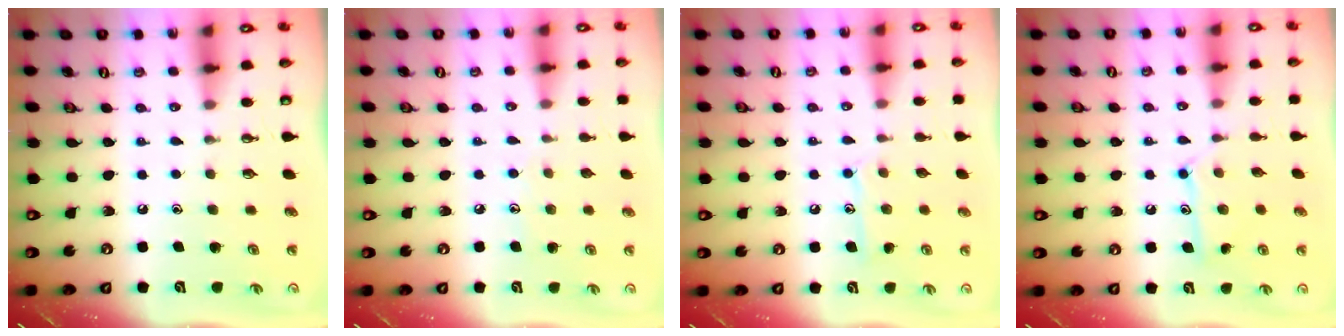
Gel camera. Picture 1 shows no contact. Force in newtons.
{"total": 5.4, "press": 5.4, "slide": 0.6}
{"total": 9.0, "press": 9.0, "slide": 0.6}
{"total": 10.3, "press": 10.3, "slide": 0.4}